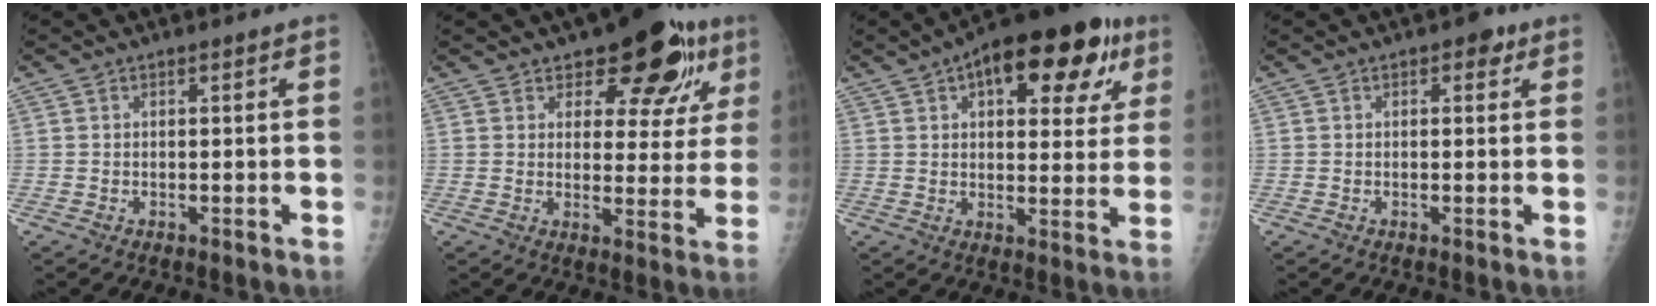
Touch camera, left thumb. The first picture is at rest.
{"total": 13.3, "force": [7.6, 6.7, 8.6], "torque": [-0.054, -0.032, 0.100]}
{"total": 19.4, "force": [8.9, 9.2, 14.6], "torque": [-0.162, 0.004, 0.117]}
{"total": 2.2, "force": [0.9, 1.4, 1.4], "torque": [-0.002, 0.001, 0.006]}